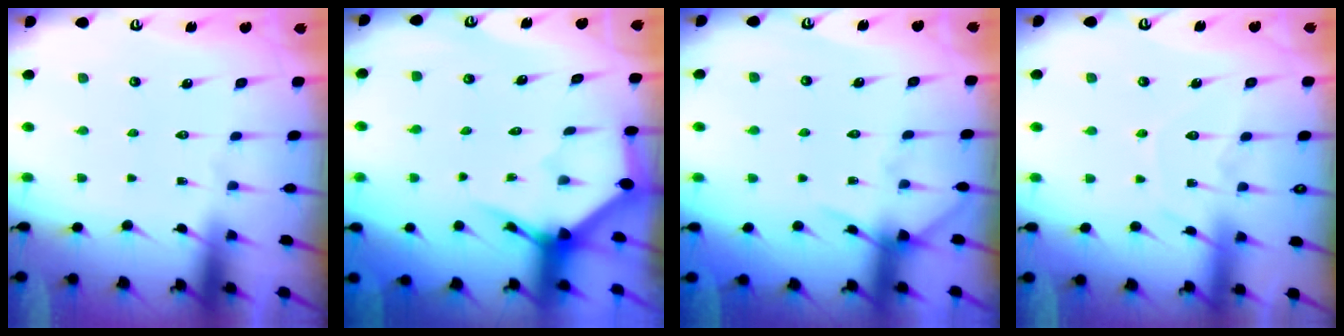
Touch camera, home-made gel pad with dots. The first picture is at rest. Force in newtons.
{"total": 3.5, "press": 3.5, "slide": 0.1}
{"total": 6.0, "press": 5.9, "slide": 0.8}
{"total": 8.0, "press": 8.0, "slide": 0.5}